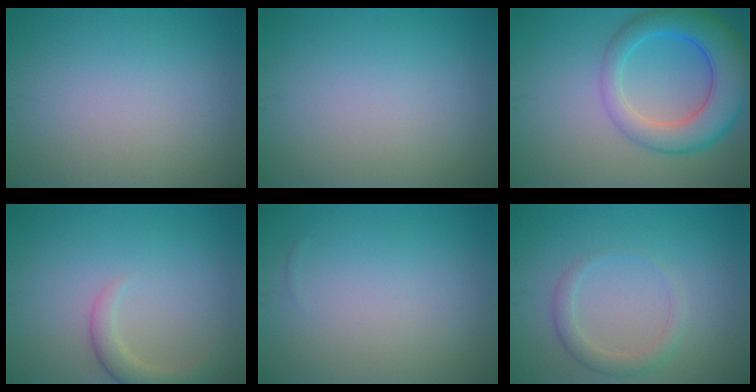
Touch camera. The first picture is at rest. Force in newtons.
{"total": 0.0}
{"total": 7.2, "press": 7.2, "slide": 0.3}
{"total": 2.6, "press": 2.5, "slide": 0.4}
{"total": 0.0}
{"total": 2.0, "press": 2.0, "slide": 0.2}